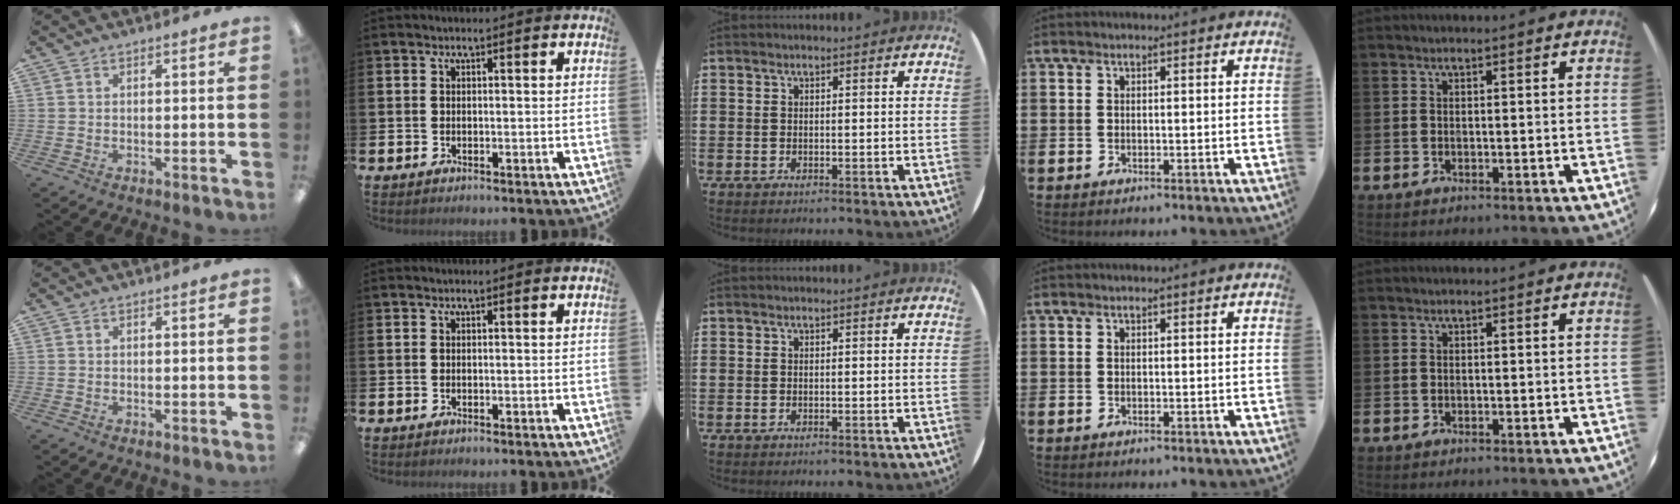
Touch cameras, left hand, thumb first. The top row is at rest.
{}